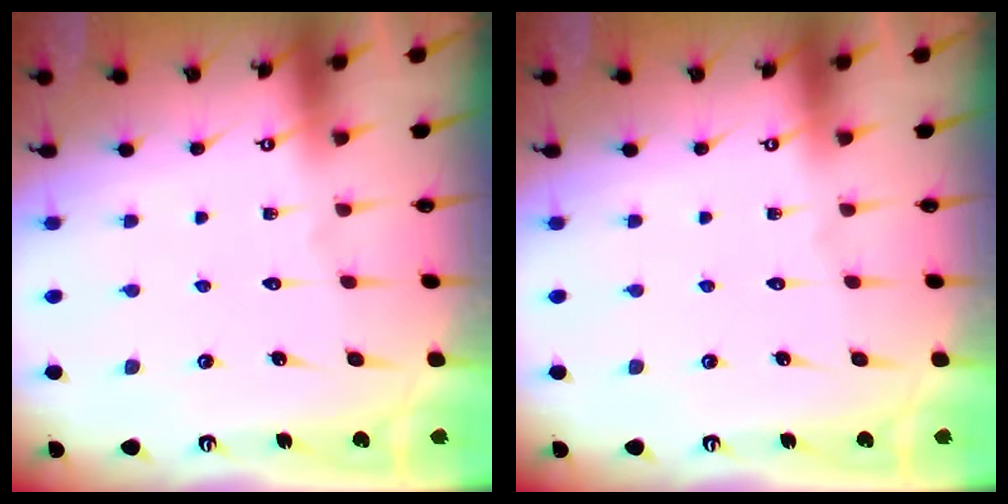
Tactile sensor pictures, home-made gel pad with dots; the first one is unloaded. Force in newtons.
{"total": 0.0}